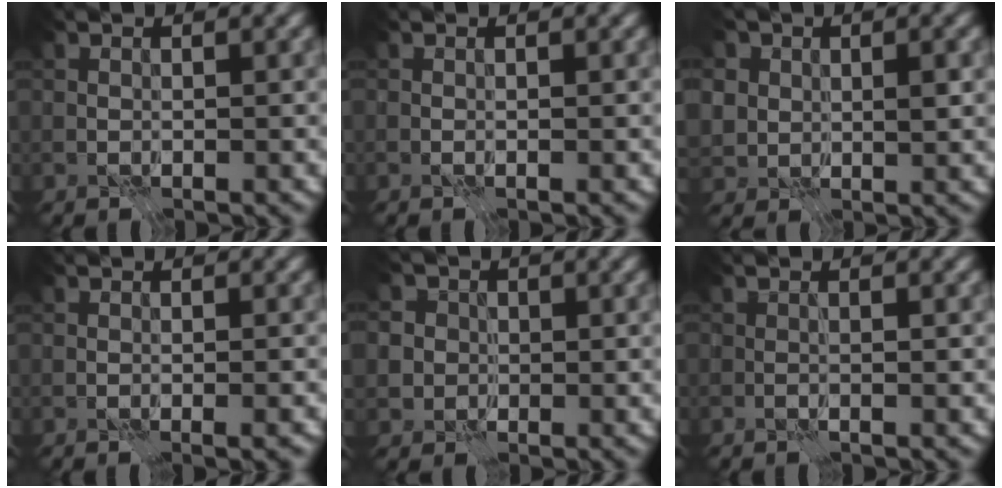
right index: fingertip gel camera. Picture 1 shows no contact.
{"total": 0.0}
{"total": 3.5, "force": [0.9, 2.9, 1.7], "torque": [-0.044, 0.001, 0.014]}
{"total": 1.0, "force": [-0.5, 0.1, 0.9], "torque": [-0.012, -0.007, -0.006]}
{"total": 3.8, "force": [0.7, 3.6, 1.2], "torque": [-0.013, 0.018, 0.000]}
{"total": 0.5, "force": [-0.2, -0.5, -0.1], "torque": [0.002, 0.001, -0.006]}